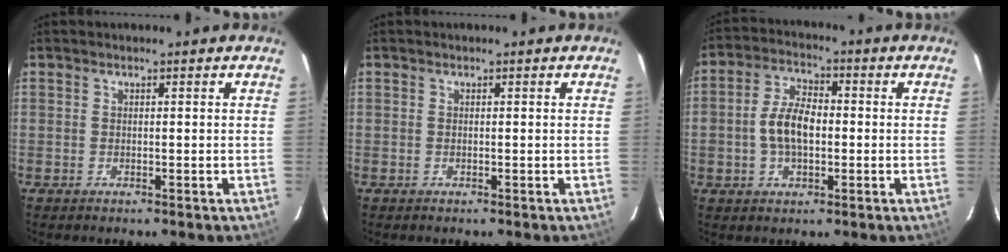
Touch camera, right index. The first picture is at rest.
{"total": 0.0}
{"total": 7.9, "force": [-0.8, 4.5, 6.4], "torque": [-0.130, 0.014, -0.012]}